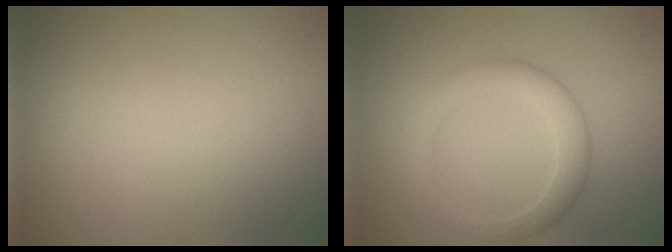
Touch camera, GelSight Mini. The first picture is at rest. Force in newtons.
{"total": 3.0, "press": 3.0, "slide": 0.0}